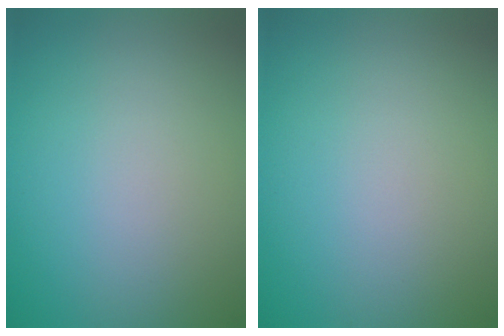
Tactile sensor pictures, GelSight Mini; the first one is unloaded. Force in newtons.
{"total": 0.0}